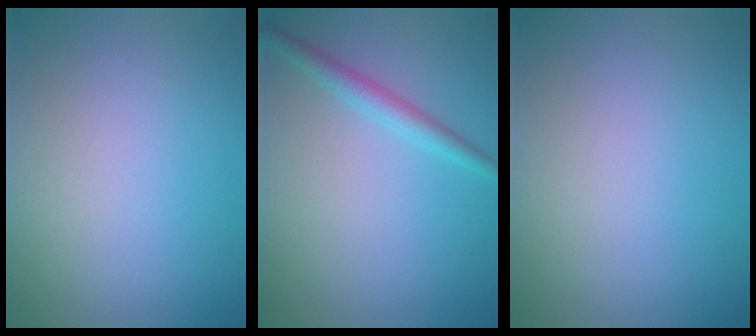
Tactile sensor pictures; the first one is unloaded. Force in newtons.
{"total": 2.1, "press": 2.1, "slide": 0.1}
{"total": 0.0}